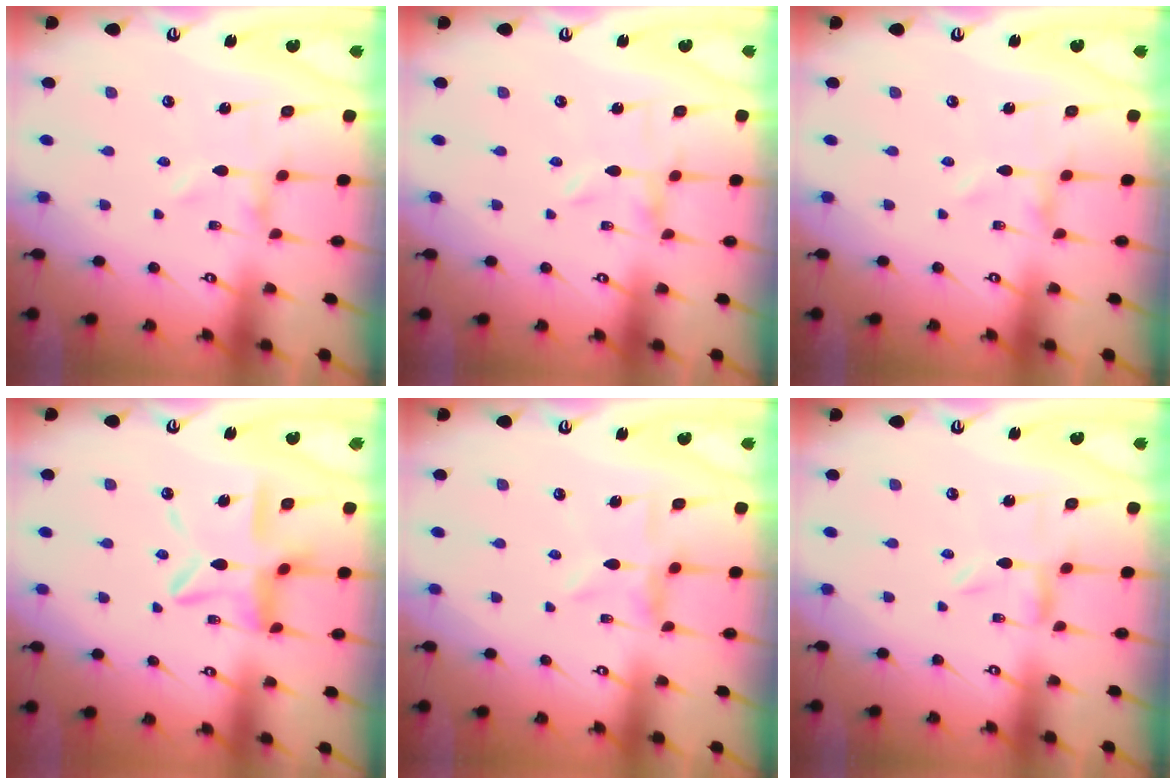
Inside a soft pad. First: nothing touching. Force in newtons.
{"total": 0.0}
{"total": 0.0}
{"total": 13.2, "press": 13.1, "slide": 1.3}
{"total": 6.2, "press": 6.2, "slide": 0.5}
{"total": 1.4, "press": 1.4, "slide": 0.2}